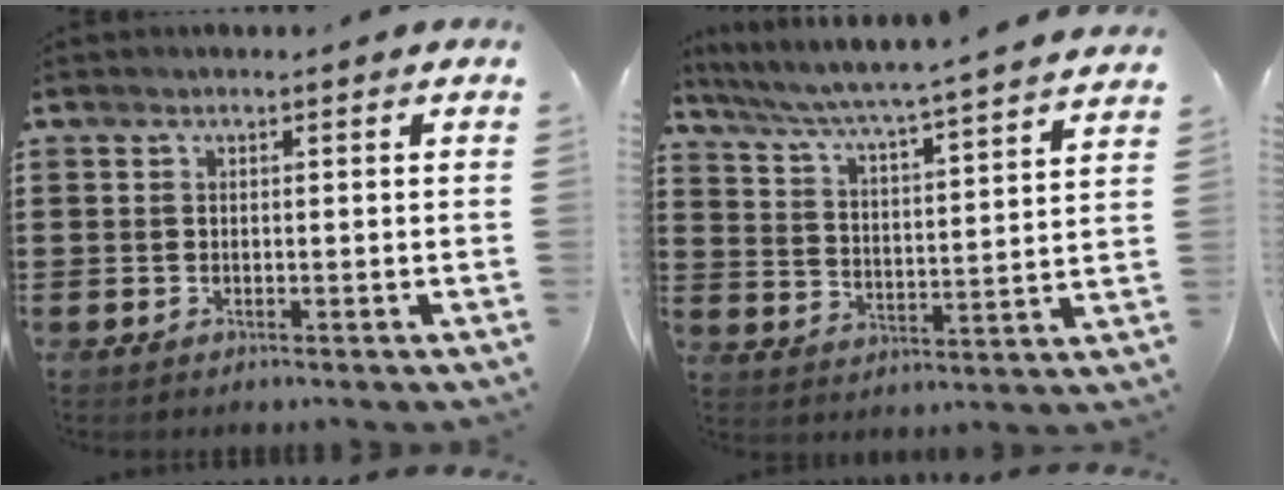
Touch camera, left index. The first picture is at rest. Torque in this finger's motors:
{"motor_torque": [2.14, 0.00, 0.72, 0.21]}